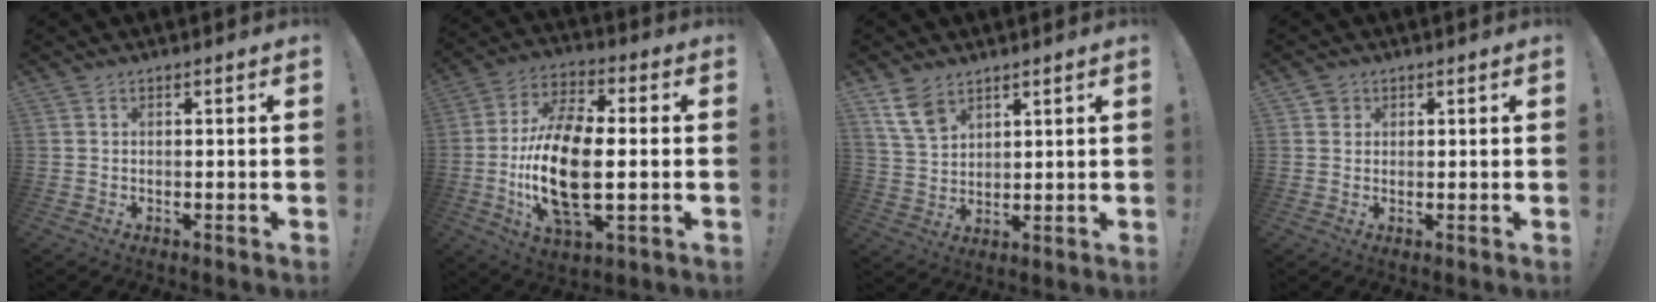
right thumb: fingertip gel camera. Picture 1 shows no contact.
{"total": 19.8, "force": [-2.1, 9.2, 17.4], "torque": [-0.355, -0.005, -0.034]}
{"total": 8.8, "force": [5.8, 5.2, 4.2], "torque": [-0.080, -0.024, 0.118]}
{"total": 2.1, "force": [1.0, 1.7, 0.4], "torque": [0.000, -0.001, 0.017]}